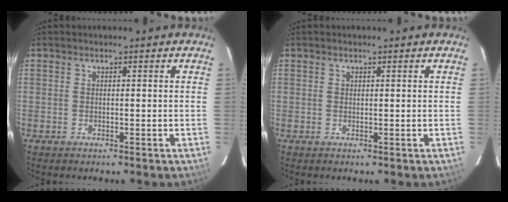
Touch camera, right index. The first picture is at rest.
{"total": 0.0}